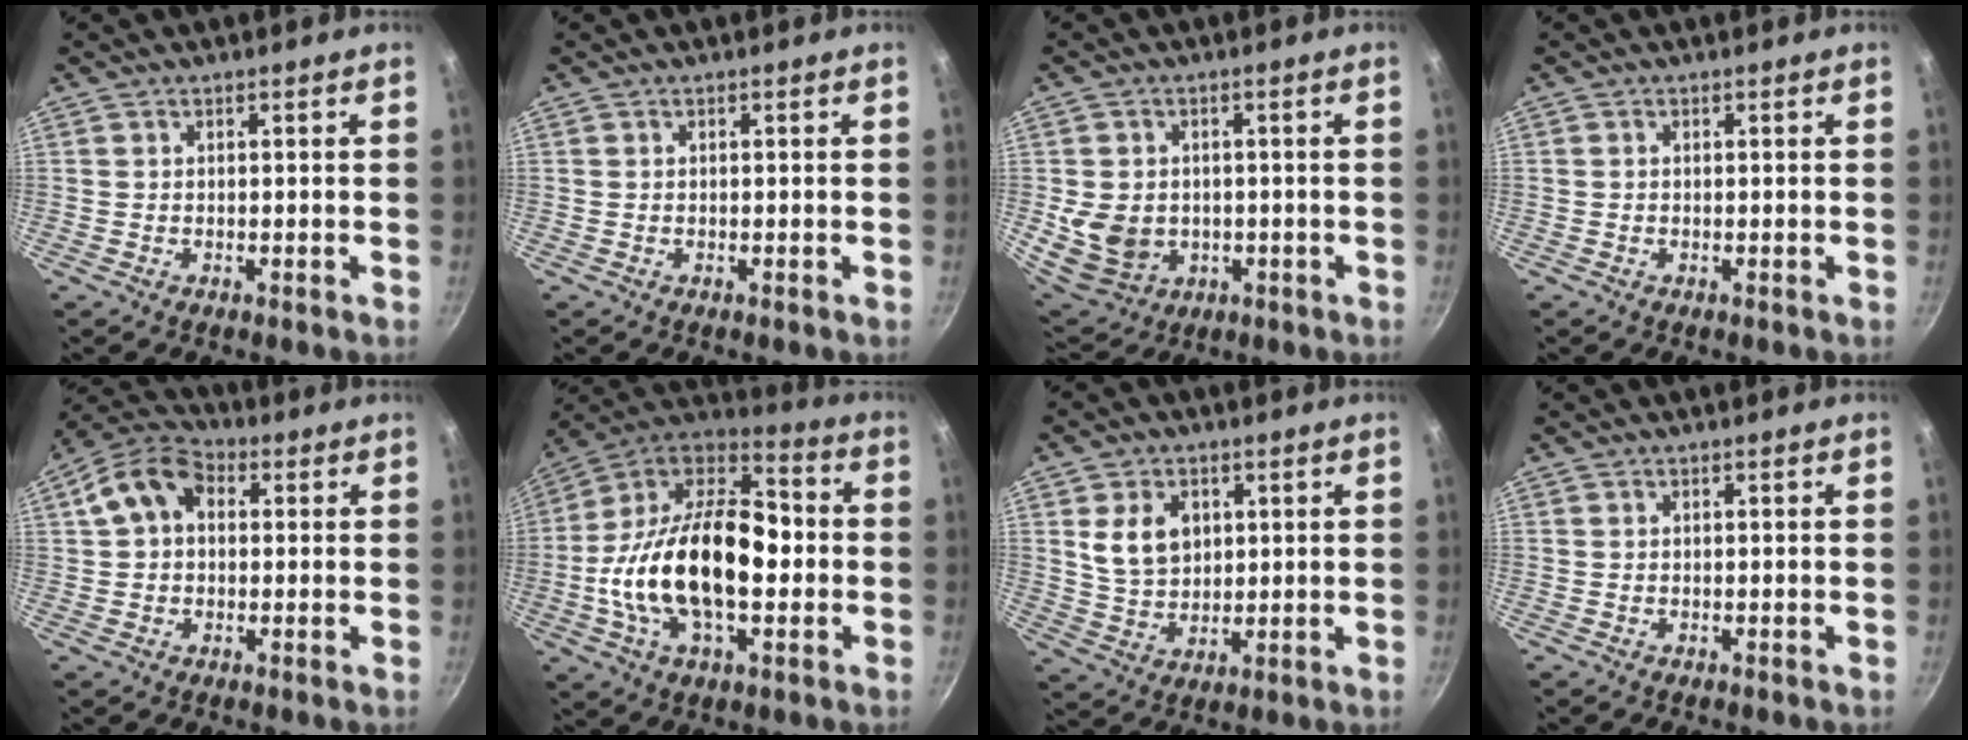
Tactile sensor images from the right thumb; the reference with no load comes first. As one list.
[{"total": 0.0}, {"total": 10.6, "force": [-0.9, 8.7, 6.0], "torque": [-0.100, -0.008, 0.005]}, {"total": 0.0}, {"total": 9.9, "force": [2.0, 7.1, 6.5], "torque": [-0.099, 0.027, 0.017]}, {"total": 26.1, "force": [-2.5, 14.6, 21.4], "torque": [-0.366, 0.047, -0.059]}, {"total": 8.6, "force": [2.4, 6.4, 5.1], "torque": [-0.073, -0.013, 0.050]}, {"total": 0.0}]